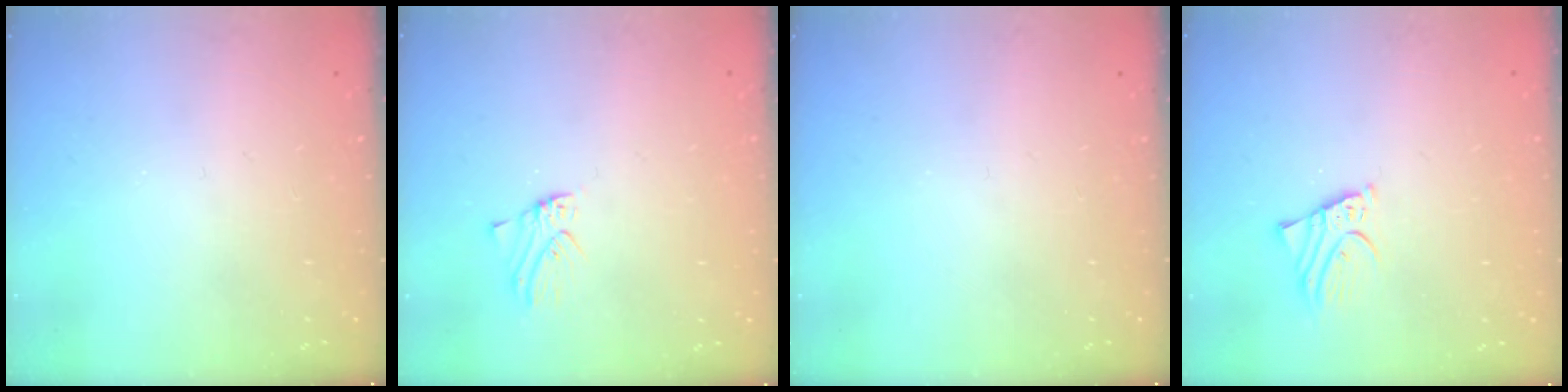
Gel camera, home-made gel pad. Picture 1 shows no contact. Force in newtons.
{"total": 0.0}
{"total": 0.0}
{"total": 2.2, "press": 2.2, "slide": 0.1}